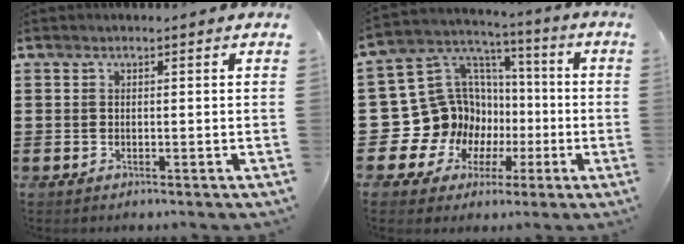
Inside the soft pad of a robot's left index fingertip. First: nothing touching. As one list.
[{"total": 16.0, "force": [-2.7, 14.7, 5.8], "torque": [-0.169, -0.025, -0.013]}]